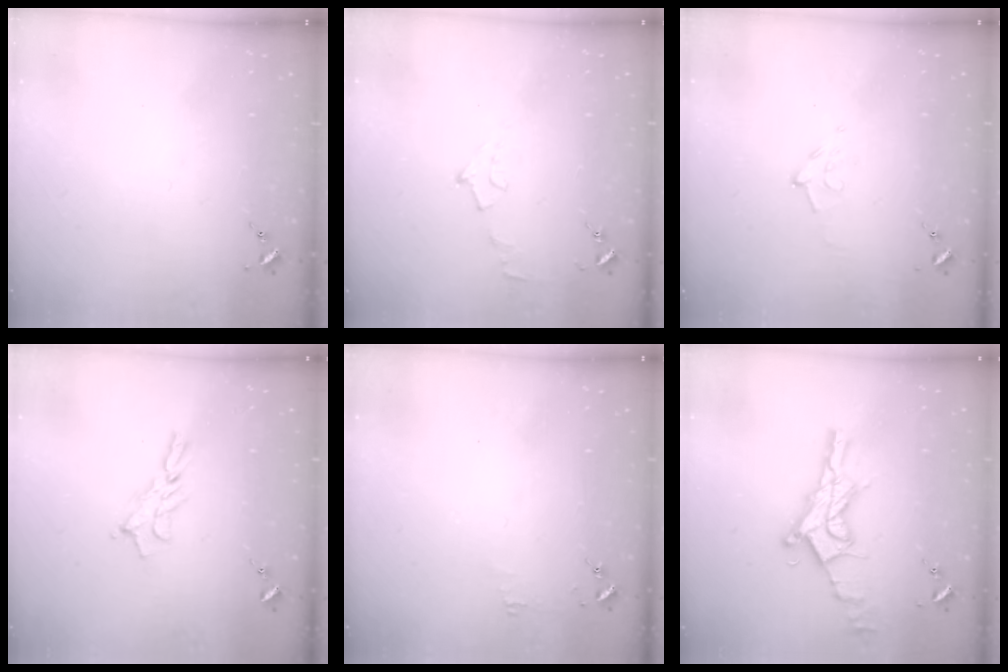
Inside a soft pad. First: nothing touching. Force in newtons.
{"total": 5.5, "press": 5.5, "slide": 0.7}
{"total": 6.5, "press": 6.4, "slide": 0.8}
{"total": 8.7, "press": 8.6, "slide": 0.6}
{"total": 3.5, "press": 3.5, "slide": 0.3}
{"total": 15.5, "press": 15.5, "slide": 1.2}